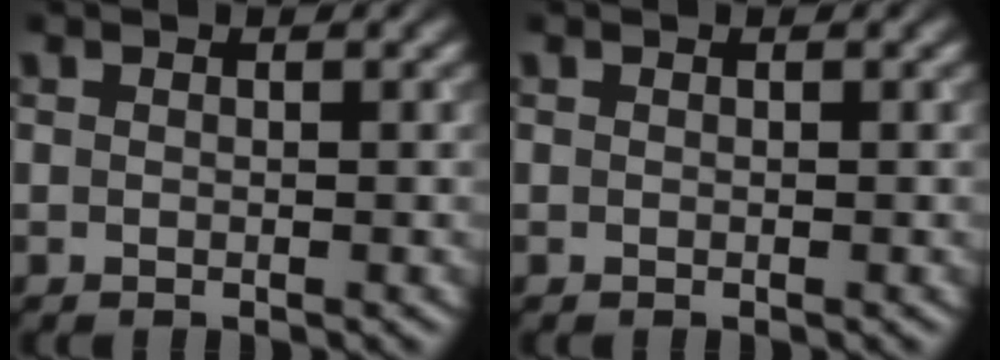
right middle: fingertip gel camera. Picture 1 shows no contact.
{"total": 0.0}